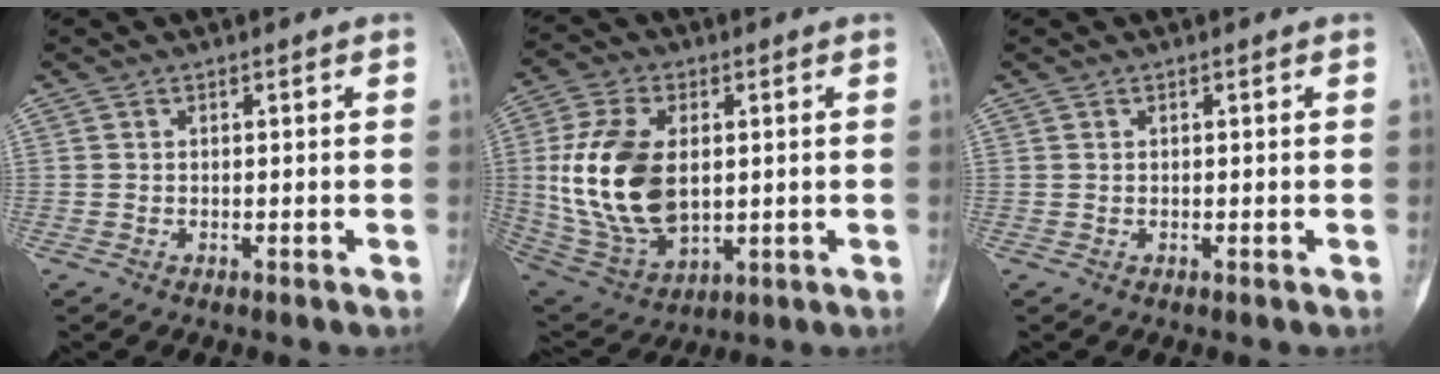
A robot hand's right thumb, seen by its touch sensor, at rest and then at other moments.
{"total": 18.5, "force": [1.4, 11.2, 14.6], "torque": [-0.287, -0.011, 0.042]}
{"total": 0.0}